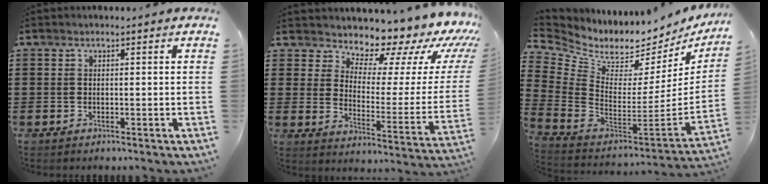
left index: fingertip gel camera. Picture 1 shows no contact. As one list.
[{"total": 8.7, "force": [8.2, 2.6, 1.8], "torque": [-0.033, -0.087, 0.133]}, {"total": 3.8, "force": [3.3, 1.6, 0.9], "torque": [-0.052, -0.056, 0.049]}]